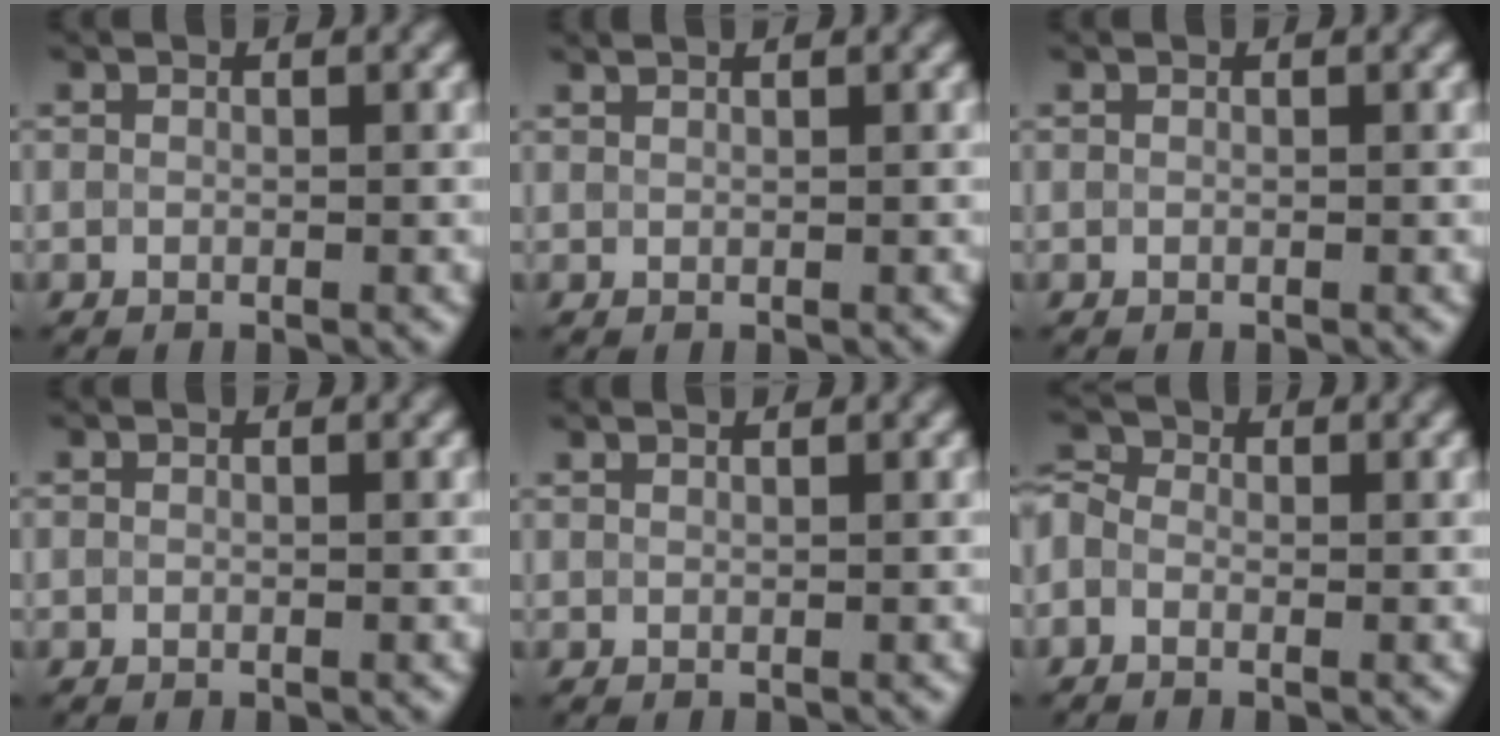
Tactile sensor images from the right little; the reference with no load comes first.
{"total": 1.1, "force": [0.9, 0.3, 0.5], "torque": [-0.004, 0.000, 0.007]}
{"total": 0.0}
{"total": 0.0}
{"total": 0.8, "force": [0.8, 0.1, 0.3], "torque": [-0.003, -0.003, 0.006]}
{"total": 2.4, "force": [-0.4, 1.9, 1.3], "torque": [-0.026, 0.008, -0.027]}